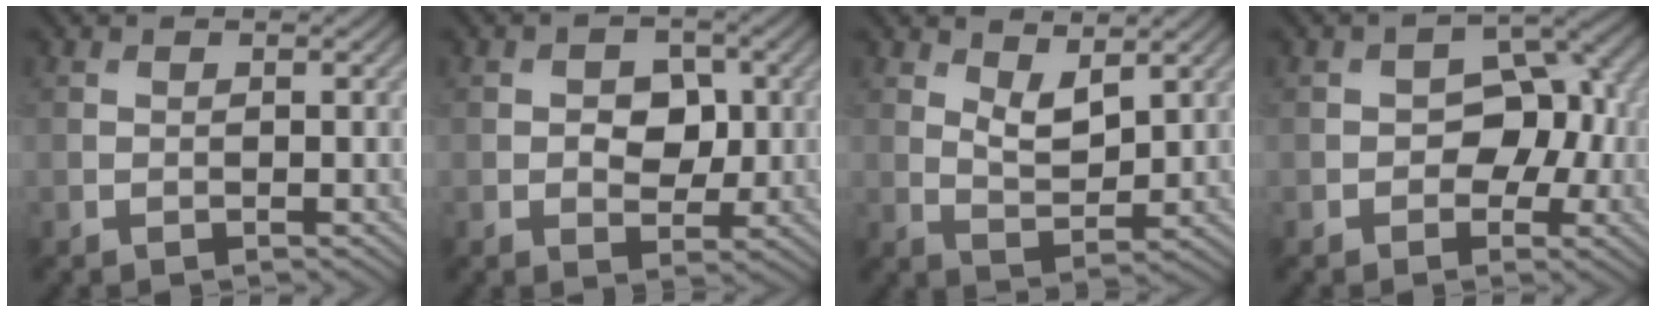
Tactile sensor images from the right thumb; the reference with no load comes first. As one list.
[{"total": 4.2, "force": [0.1, 3.1, 2.9], "torque": [-0.047, -0.003, -0.008]}, {"total": 4.3, "force": [2.5, 1.9, 2.9], "torque": [-0.062, -0.011, 0.045]}, {"total": 6.3, "force": [-0.9, 4.5, 4.2], "torque": [-0.050, -0.001, -0.023]}]